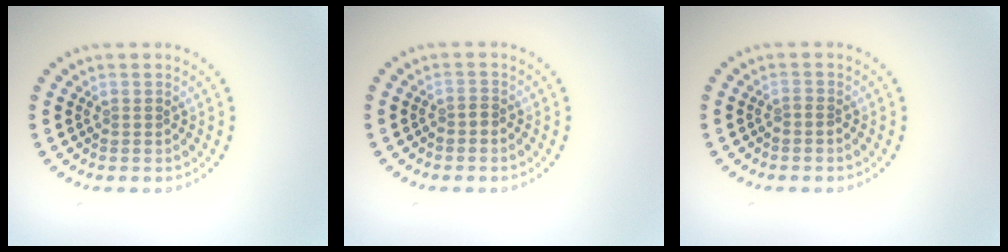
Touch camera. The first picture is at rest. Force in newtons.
{"total": 0.6, "press": 0.3, "slide": 0.5}
{"total": 0.5, "press": 0.3, "slide": 0.5}